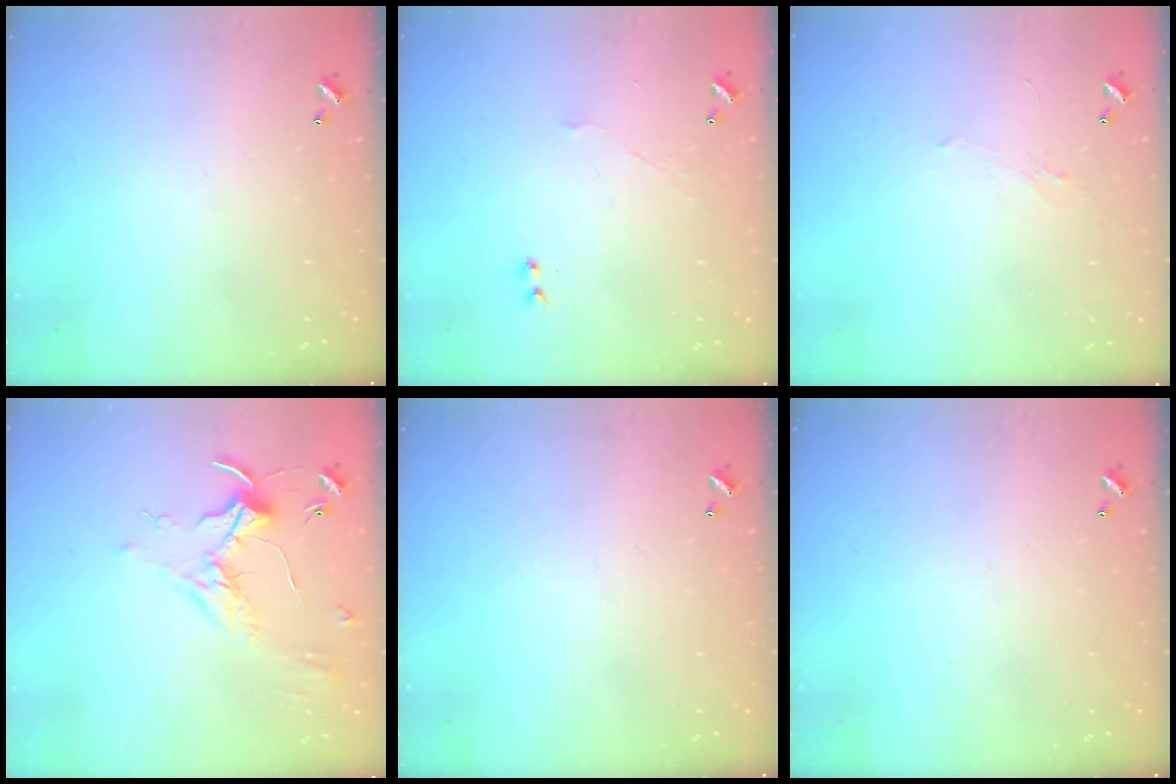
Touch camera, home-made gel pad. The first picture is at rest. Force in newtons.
{"total": 2.4, "press": 2.3, "slide": 0.6}
{"total": 1.3, "press": 1.1, "slide": 0.7}
{"total": 1.8, "press": 1.8, "slide": 0.4}
{"total": 0.0}
{"total": 0.0}